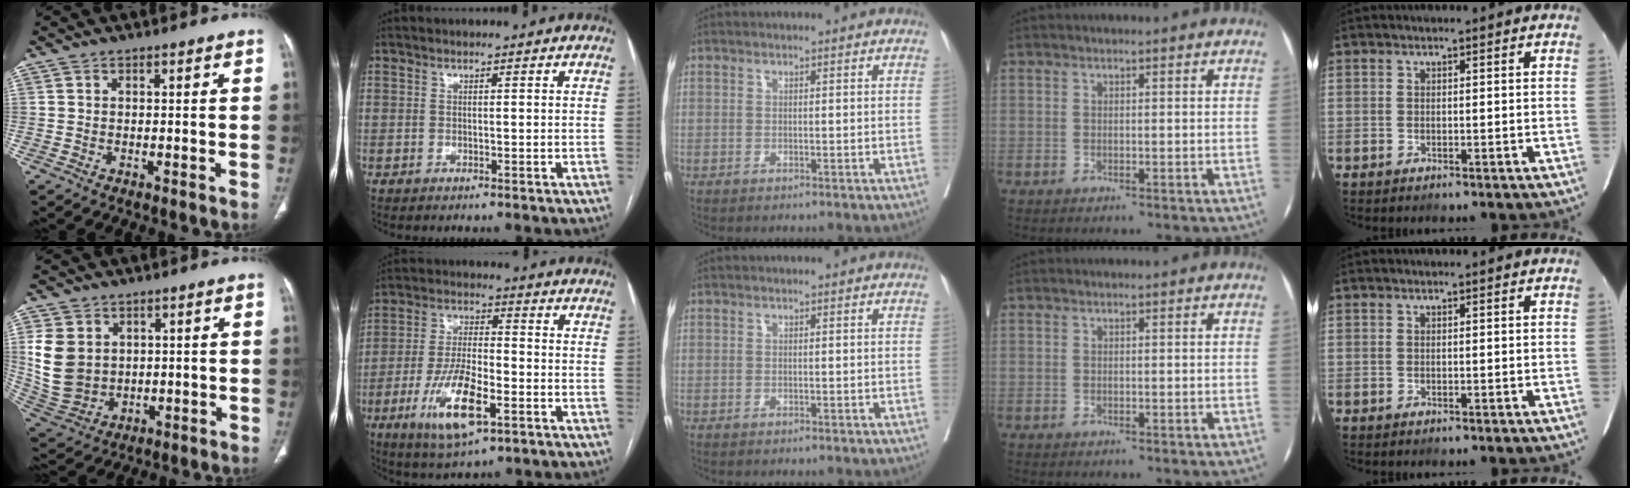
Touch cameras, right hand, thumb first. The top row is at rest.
{"thumb": {"total": 11.2, "force": [2.4, 9.1, 6.1], "torque": [-0.107, -0.010, 0.071]}, "index": {"total": 12.1, "force": [-4.9, 3.5, 10.5], "torque": [-0.210, -0.012, -0.085]}}